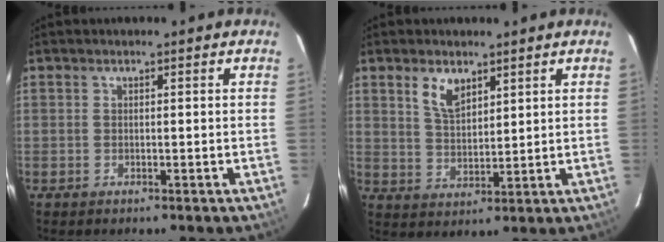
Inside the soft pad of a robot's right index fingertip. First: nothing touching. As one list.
[{"total": 5.7, "force": [3.4, 2.8, 3.6], "torque": [-0.064, 0.002, 0.068]}]